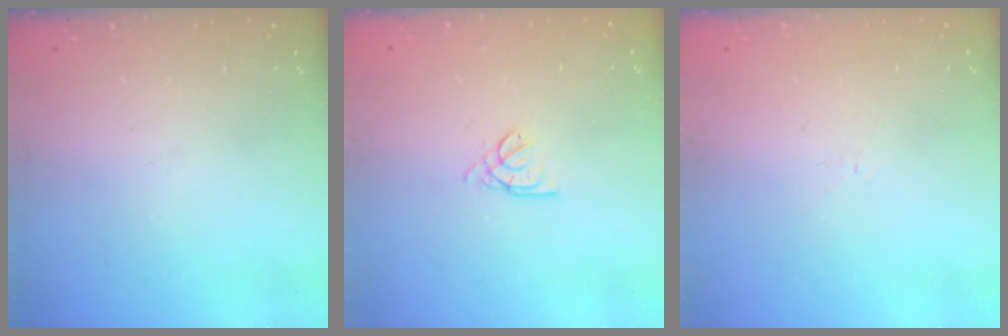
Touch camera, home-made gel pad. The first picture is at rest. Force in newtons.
{"total": 2.5, "press": 2.5, "slide": 0.5}
{"total": 2.6, "press": 2.5, "slide": 0.6}